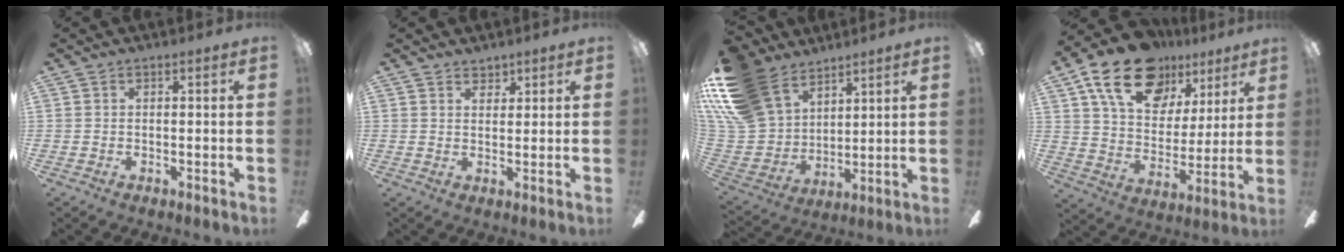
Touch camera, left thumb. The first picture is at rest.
{"total": 2.7, "force": [2.3, 1.3, 0.2], "torque": [0.009, -0.013, 0.042]}
{"total": 21.5, "force": [13.4, 13.5, 10.1], "torque": [-0.240, -0.062, 0.255]}
{"total": 20.5, "force": [12.9, 12.1, 10.4], "torque": [-0.183, -0.063, 0.233]}